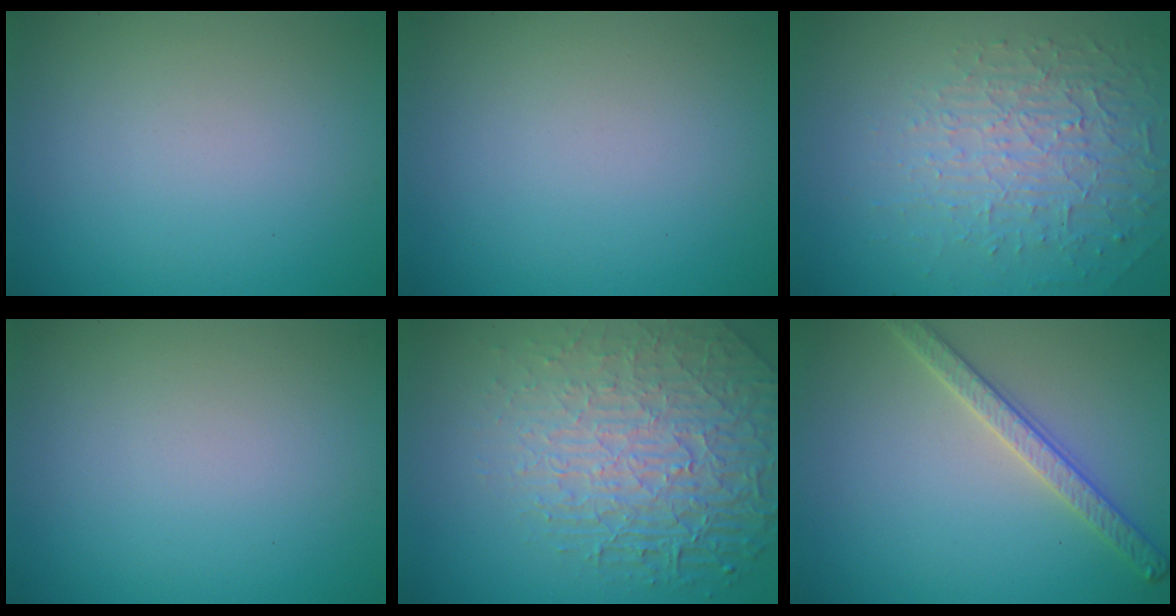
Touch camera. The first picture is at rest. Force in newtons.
{"total": 0.0}
{"total": 5.1, "press": 3.3, "slide": 3.9}
{"total": 0.0}
{"total": 8.4, "press": 5.7, "slide": 6.2}
{"total": 3.0, "press": 2.9, "slide": 0.7}